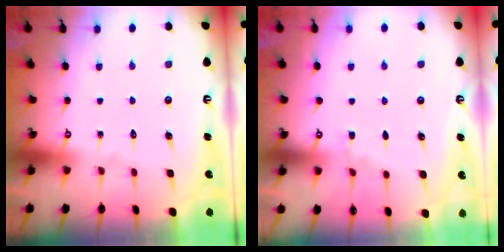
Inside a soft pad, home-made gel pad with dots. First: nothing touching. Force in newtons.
{"total": 2.5, "press": 2.4, "slide": 0.4}